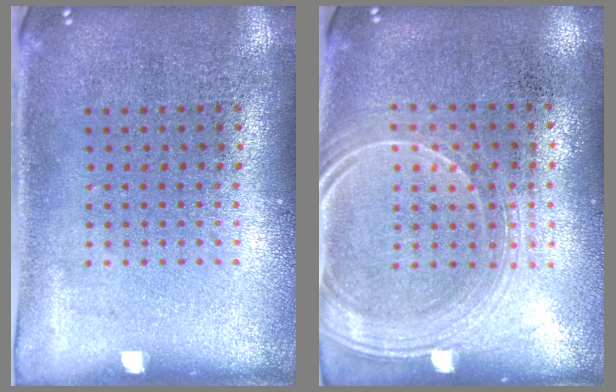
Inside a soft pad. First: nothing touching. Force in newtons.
{"total": 1.7, "press": 1.5, "slide": 0.8}